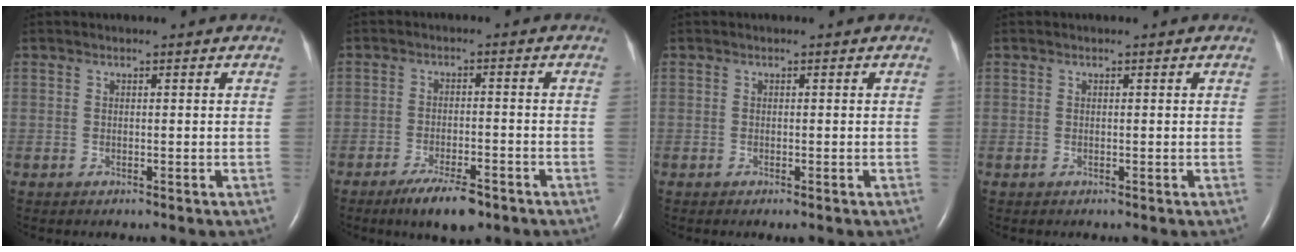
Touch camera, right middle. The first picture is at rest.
{"total": 6.6, "force": [-4.6, 1.6, 4.5], "torque": [-0.084, -0.009, -0.073]}
{"total": 0.7, "force": [-0.5, 0.0, 0.5], "torque": [-0.012, -0.003, -0.005]}
{"total": 0.0}